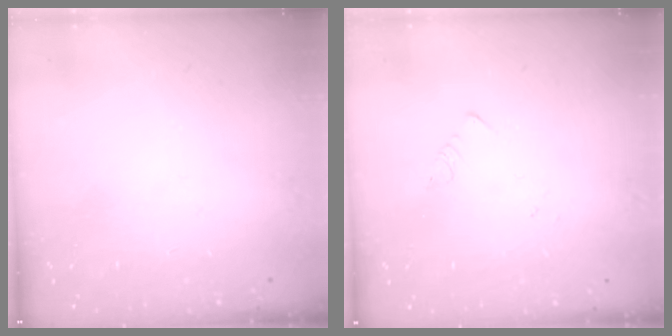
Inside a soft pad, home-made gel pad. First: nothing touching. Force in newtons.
{"total": 1.3, "press": 1.2, "slide": 0.1}